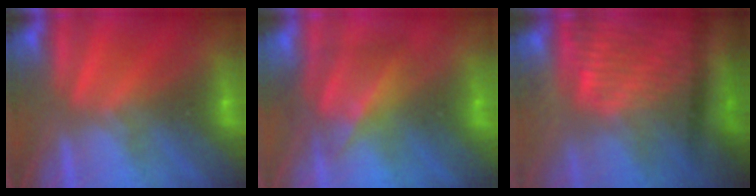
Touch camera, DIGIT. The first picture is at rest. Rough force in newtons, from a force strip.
{"total": 4.1}
{"total": 4.6}